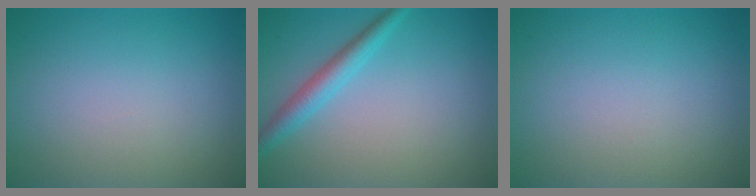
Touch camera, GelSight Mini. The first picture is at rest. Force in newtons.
{"total": 2.6, "press": 2.6, "slide": 0.0}
{"total": 0.0}